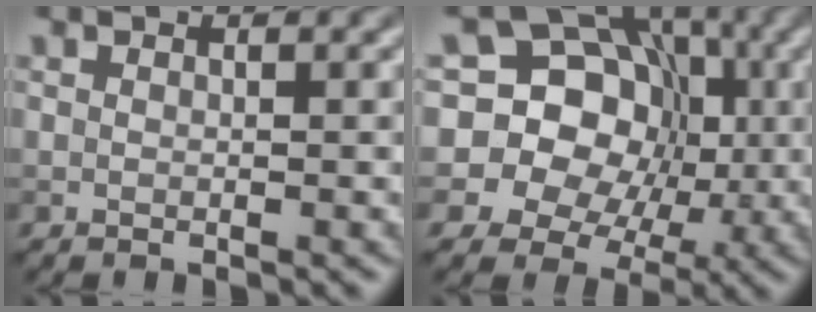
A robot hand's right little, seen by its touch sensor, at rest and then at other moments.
{"total": 14.8, "force": [1.0, 13.5, 5.9], "torque": [-0.120, 0.054, -0.015]}